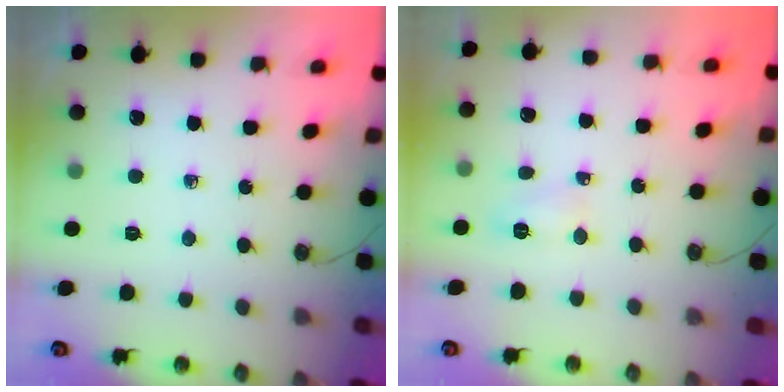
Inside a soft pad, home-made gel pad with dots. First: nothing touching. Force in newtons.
{"total": 3.7, "press": 3.7, "slide": 0.7}